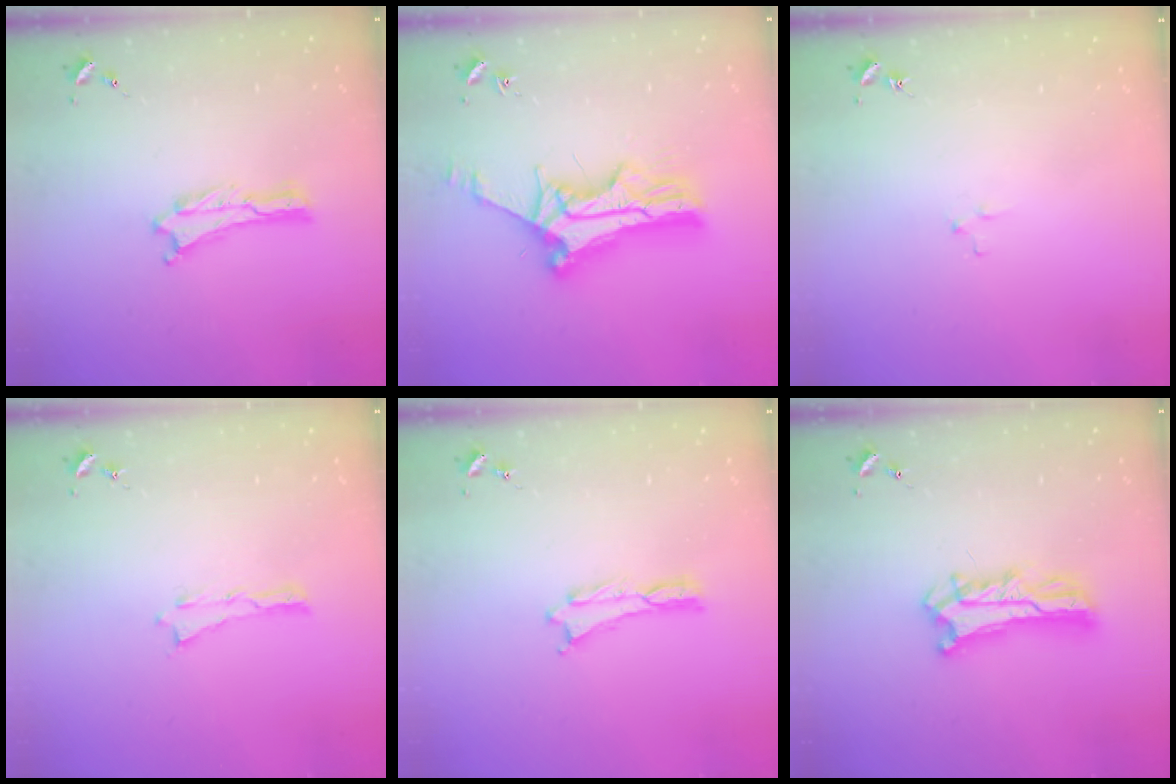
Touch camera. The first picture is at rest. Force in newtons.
{"total": 11.6, "press": 11.6, "slide": 1.1}
{"total": 1.8, "press": 1.8, "slide": 0.1}
{"total": 0.0}
{"total": 0.0}
{"total": 7.0, "press": 6.9, "slide": 0.6}